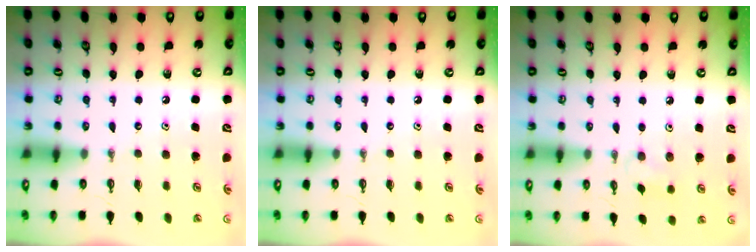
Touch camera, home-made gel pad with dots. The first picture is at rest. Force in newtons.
{"total": 0.0}
{"total": 5.3, "press": 5.2, "slide": 0.9}